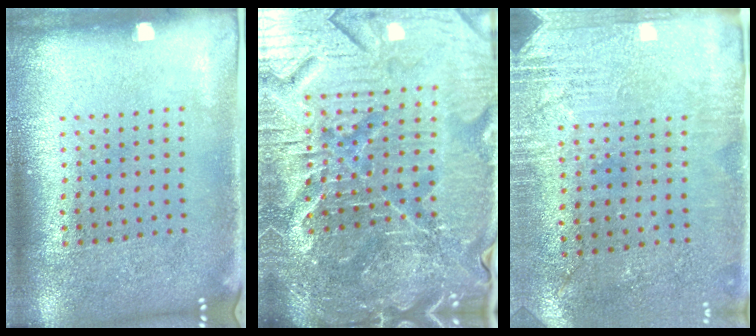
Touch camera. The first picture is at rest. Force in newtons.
{"total": 7.1, "press": 6.3, "slide": 3.2}
{"total": 2.8, "press": 2.5, "slide": 1.3}